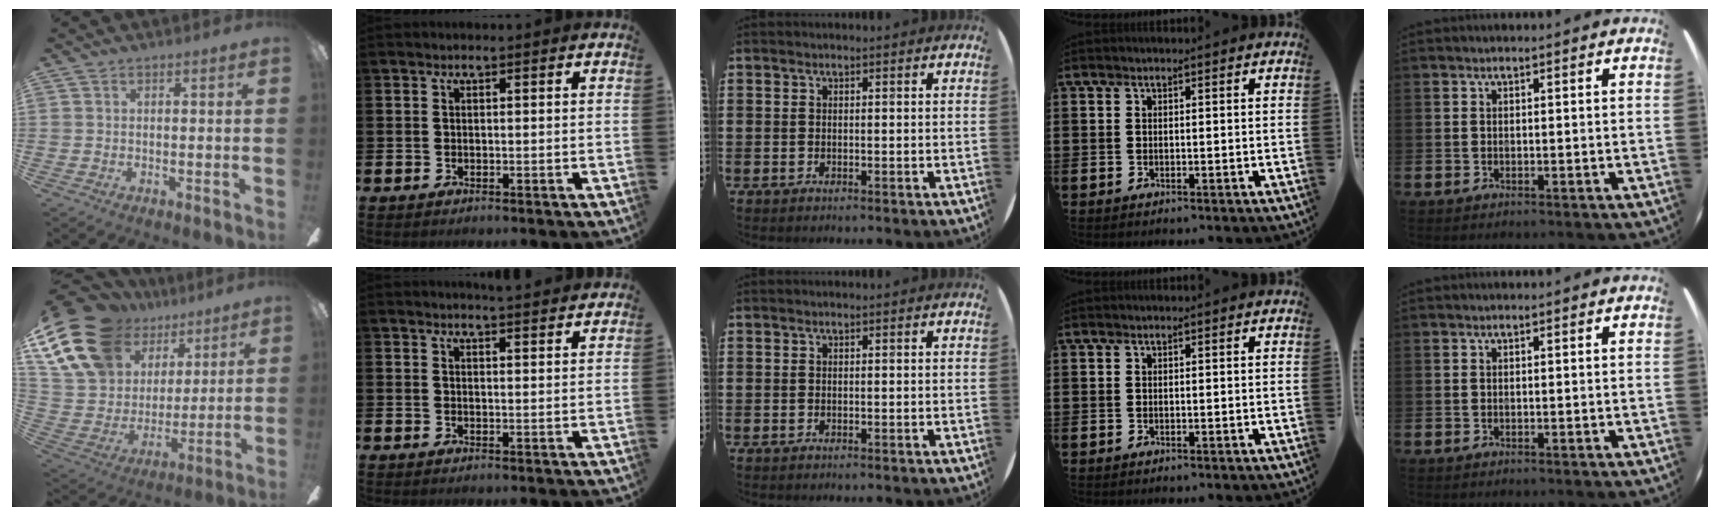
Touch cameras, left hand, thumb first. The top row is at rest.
{"thumb": {"total": 21.4, "force": [12.9, 13.5, 10.3], "torque": [-0.240, -0.060, 0.247]}, "index": {"total": 3.2, "force": [3.2, -0.4, 0.0], "torque": [0.007, -0.023, 0.055]}}